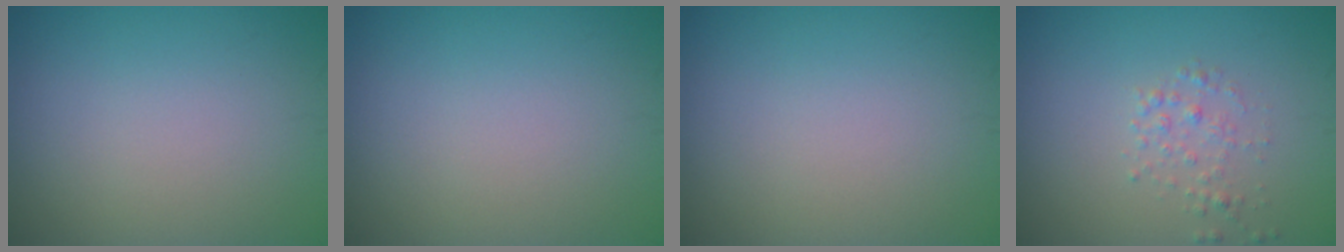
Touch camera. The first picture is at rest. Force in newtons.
{"total": 0.0}
{"total": 0.0}
{"total": 1.4, "press": 1.4, "slide": 0.0}